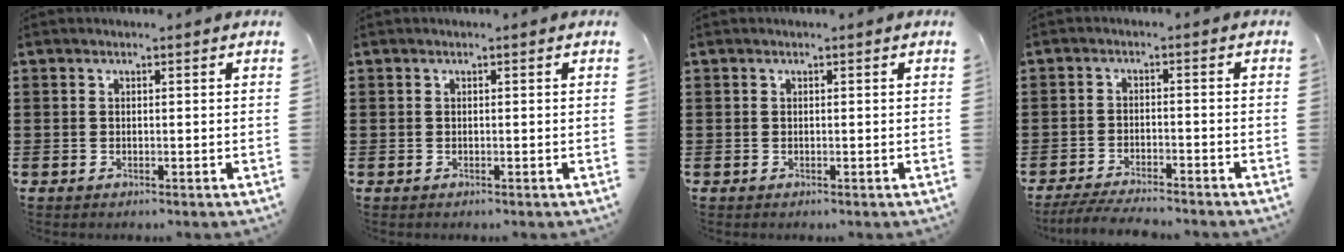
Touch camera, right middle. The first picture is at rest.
{"total": 0.0}
{"total": 0.0}
{"total": 3.9, "force": [-3.7, 0.1, 1.1], "torque": [-0.026, -0.007, -0.075]}